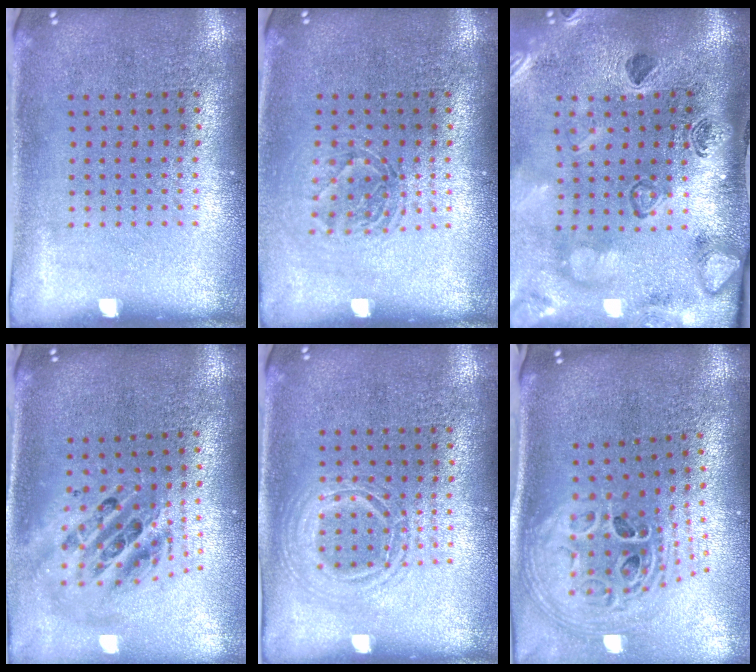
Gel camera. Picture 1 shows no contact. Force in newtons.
{"total": 1.2, "press": 1.1, "slide": 0.6}
{"total": 2.8, "press": 2.5, "slide": 1.3}
{"total": 2.3, "press": 1.7, "slide": 1.5}
{"total": 1.1, "press": 1.1, "slide": 0.1}
{"total": 2.9, "press": 2.0, "slide": 2.1}